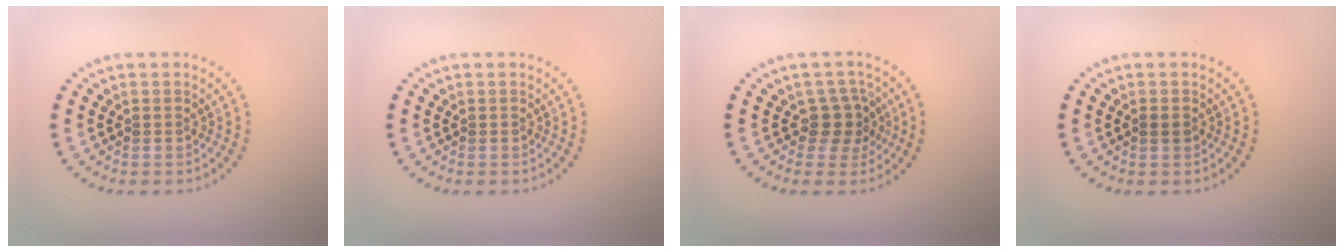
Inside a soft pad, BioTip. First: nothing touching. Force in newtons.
{"total": 0.0}
{"total": 2.5, "press": 1.9, "slide": 1.5}
{"total": 0.8, "press": 0.8, "slide": 0.1}